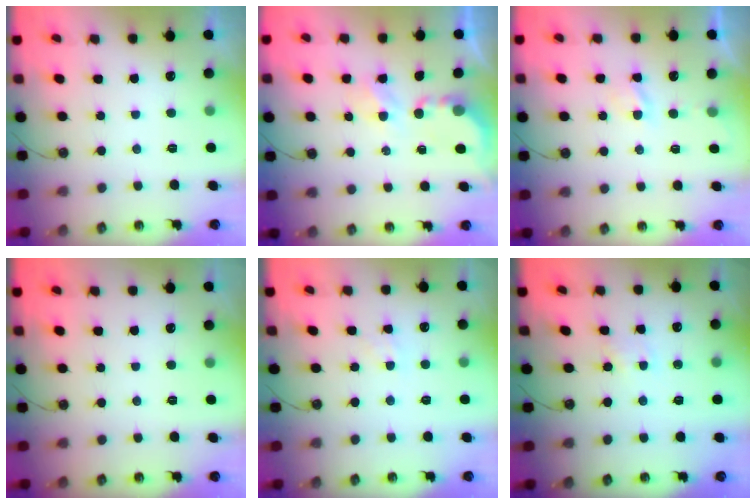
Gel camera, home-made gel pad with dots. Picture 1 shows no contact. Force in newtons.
{"total": 3.8, "press": 3.8, "slide": 0.4}
{"total": 2.8, "press": 2.7, "slide": 0.4}
{"total": 0.0}
{"total": 1.7, "press": 1.7, "slide": 0.3}
{"total": 1.7, "press": 1.7, "slide": 0.2}